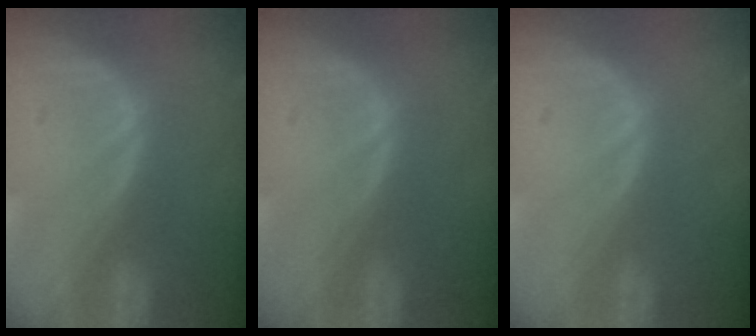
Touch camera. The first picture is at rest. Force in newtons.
{"total": 0.0}
{"total": 0.0}